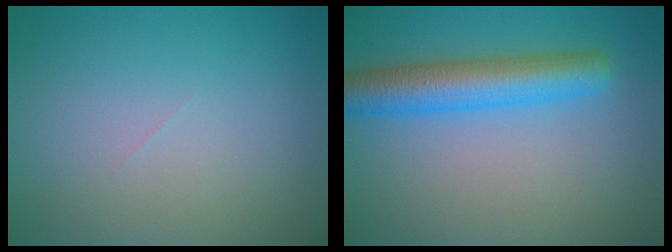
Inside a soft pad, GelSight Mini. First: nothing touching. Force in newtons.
{"total": 5.7, "press": 5.7, "slide": 0.1}